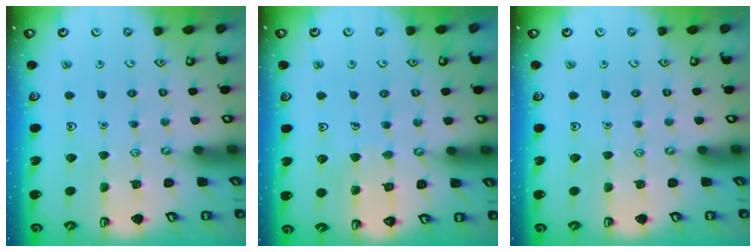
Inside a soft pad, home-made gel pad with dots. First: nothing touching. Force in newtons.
{"total": 4.8, "press": 4.8, "slide": 0.4}
{"total": 0.0}